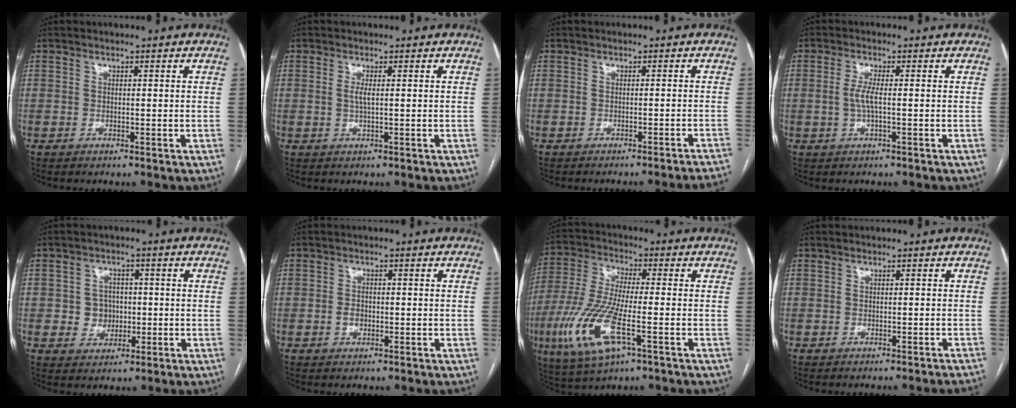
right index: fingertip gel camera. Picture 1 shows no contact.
{"total": 1.6, "force": [0.2, 0.2, 1.6], "torque": [-0.039, 0.000, 0.004]}
{"total": 8.9, "force": [-8.4, -2.2, 1.9], "torque": [0.002, -0.022, -0.091]}
{"total": 2.9, "force": [-0.2, 0.3, 2.9], "torque": [-0.064, -0.001, -0.004]}
{"total": 4.4, "force": [-0.3, 4.2, 1.3], "torque": [-0.015, 0.012, 0.001]}
{"total": 1.7, "force": [-0.5, 1.2, 1.1], "torque": [-0.020, 0.004, -0.006]}
{"total": 13.7, "force": [-4.9, 3.0, 12.4], "torque": [-0.276, -0.021, -0.091]}
{"total": 3.7, "force": [-3.3, -1.1, 1.2], "torque": [-0.004, -0.007, -0.037]}